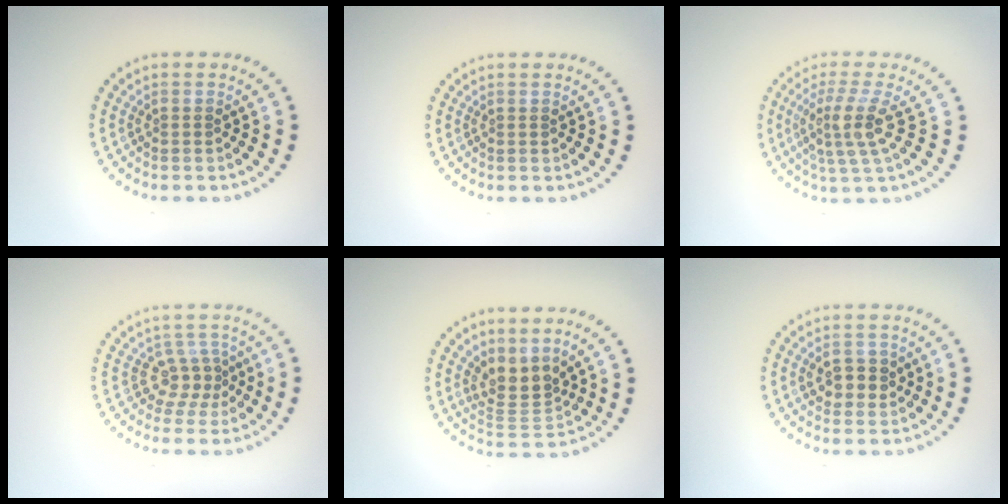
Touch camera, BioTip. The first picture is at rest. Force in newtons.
{"total": 0.0}
{"total": 3.8, "press": 2.8, "slide": 2.5}
{"total": 2.5, "press": 1.7, "slide": 1.8}
{"total": 3.2, "press": 2.3, "slide": 2.1}
{"total": 2.7, "press": 2.6, "slide": 0.6}